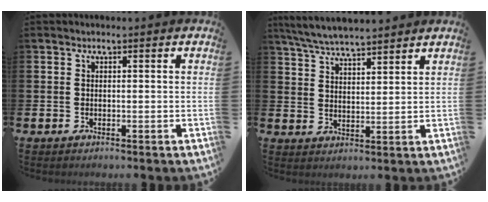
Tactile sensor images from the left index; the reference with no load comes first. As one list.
[{"total": 6.0, "force": [5.8, 0.5, 1.3], "torque": [-0.051, -0.022, 0.107]}]